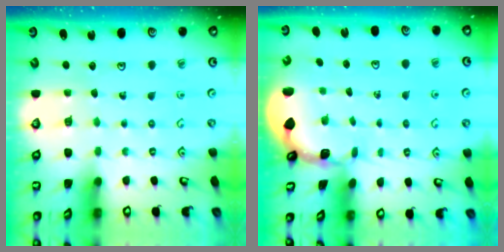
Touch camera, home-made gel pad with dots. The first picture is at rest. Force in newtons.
{"total": 0.9, "press": 0.9, "slide": 0.2}